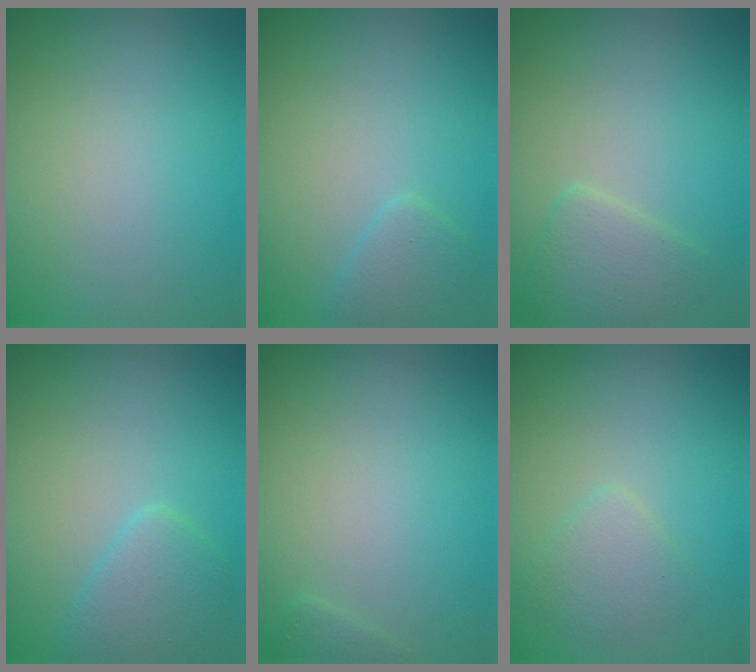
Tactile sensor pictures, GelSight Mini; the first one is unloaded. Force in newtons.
{"total": 1.7, "press": 1.7, "slide": 0.1}
{"total": 2.4, "press": 2.4, "slide": 0.1}
{"total": 2.8, "press": 2.8, "slide": 0.1}
{"total": 0.5, "press": 0.5, "slide": 0.0}
{"total": 2.0, "press": 2.0, "slide": 0.1}